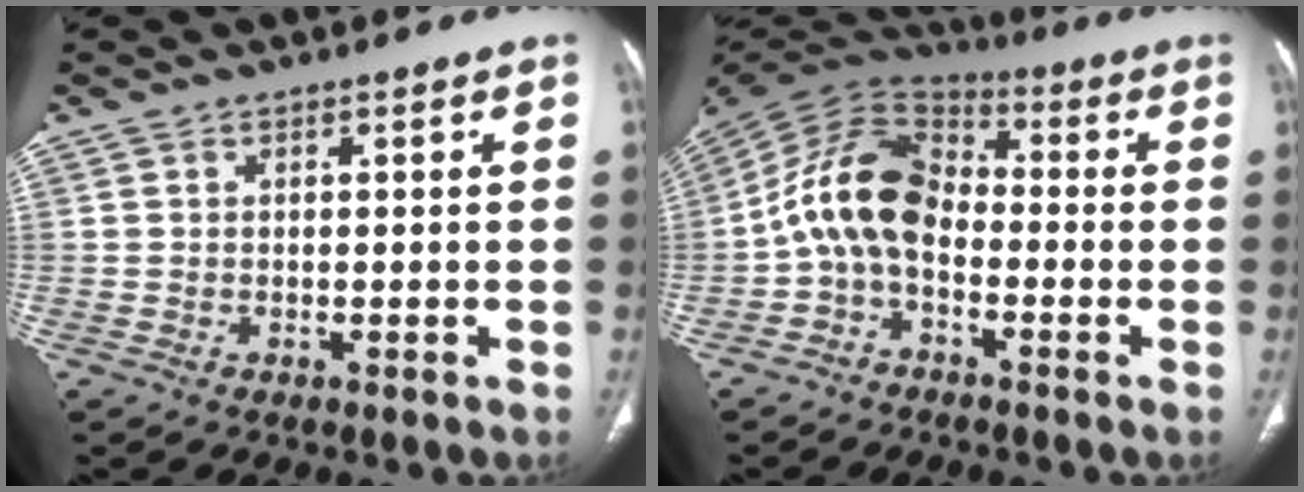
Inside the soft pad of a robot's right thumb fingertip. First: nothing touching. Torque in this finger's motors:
{"motor_torque": [1.98, 1.95, 1.66, -0.72, 0.18]}